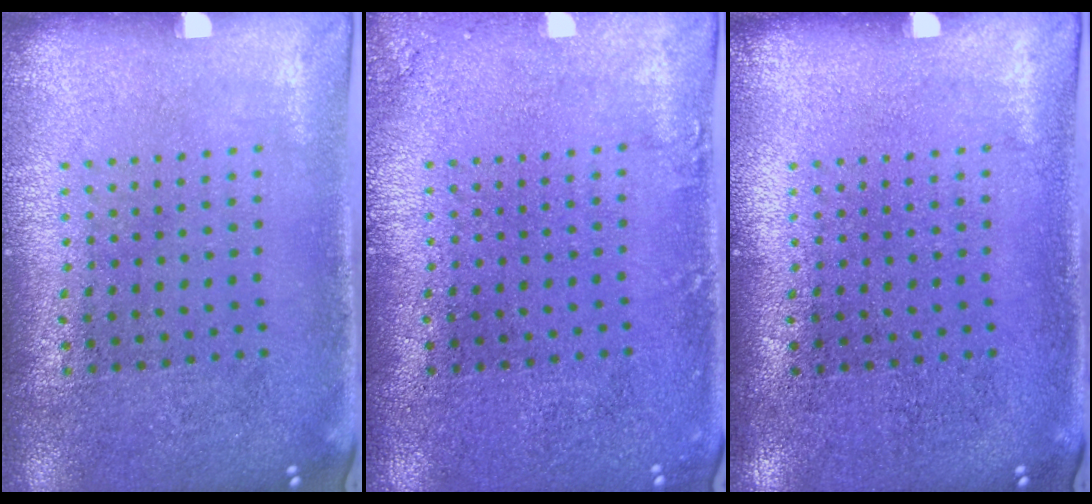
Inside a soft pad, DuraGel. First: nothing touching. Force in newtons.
{"total": 1.0, "press": 1.0, "slide": 0.2}
{"total": 0.0}